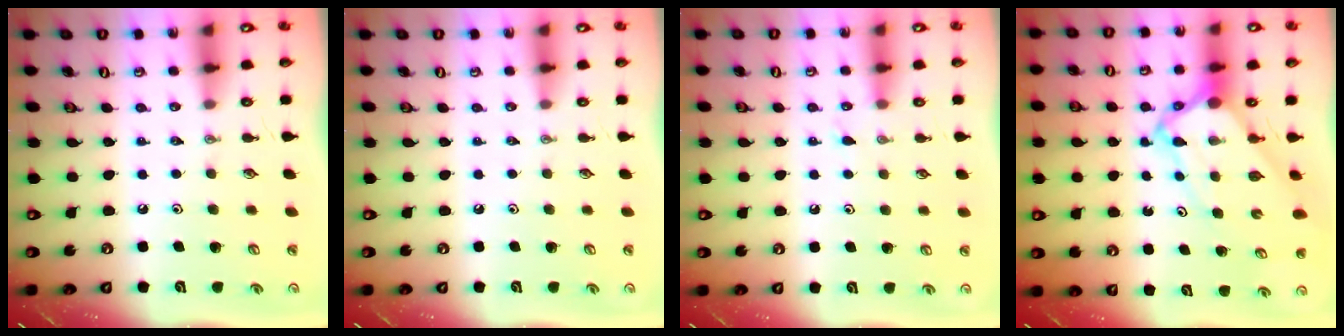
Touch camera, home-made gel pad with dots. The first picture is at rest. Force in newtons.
{"total": 0.0}
{"total": 4.5, "press": 4.5, "slide": 0.6}
{"total": 7.1, "press": 7.1, "slide": 1.0}